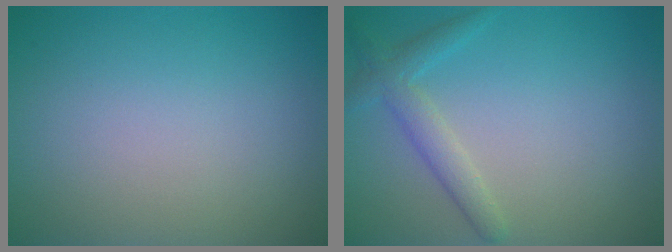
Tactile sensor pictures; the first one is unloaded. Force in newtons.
{"total": 2.5, "press": 2.5, "slide": 0.1}